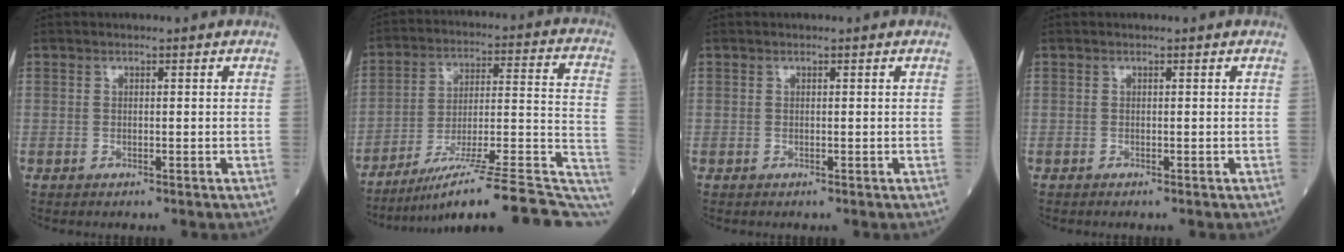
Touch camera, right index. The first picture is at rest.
{"total": 23.7, "force": [-17.3, 2.0, 16.0], "torque": [-0.163, 0.015, -0.260]}
{"total": 0.0}
{"total": 0.0}